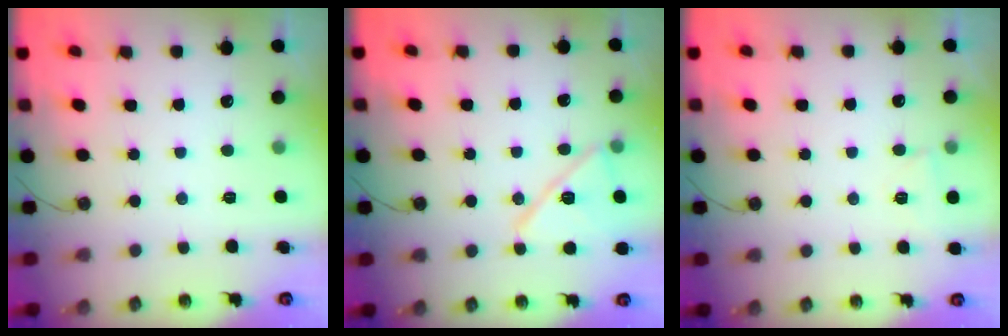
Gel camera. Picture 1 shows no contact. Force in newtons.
{"total": 14.2, "press": 14.2, "slide": 0.3}
{"total": 5.3, "press": 1.7, "slide": 5.1}